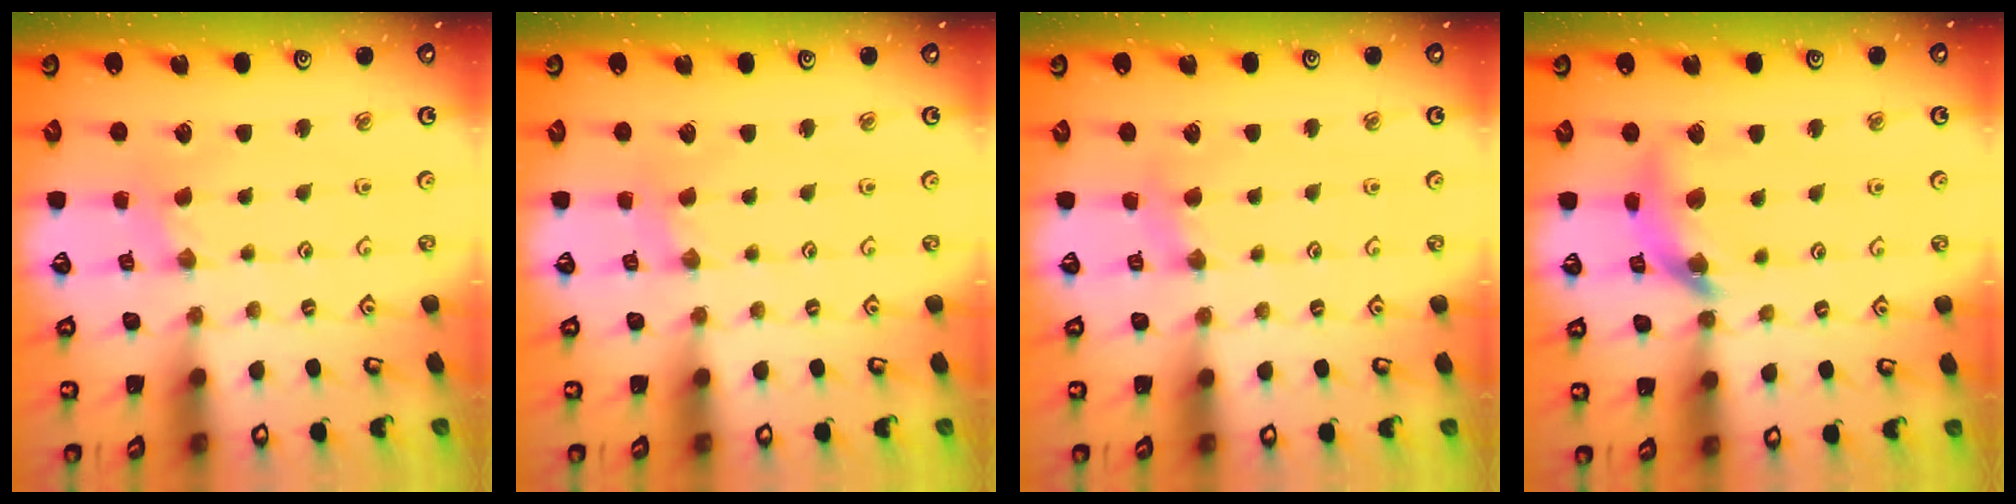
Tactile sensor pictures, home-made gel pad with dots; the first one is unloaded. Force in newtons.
{"total": 0.6, "press": 0.6, "slide": 0.2}
{"total": 2.9, "press": 2.8, "slide": 0.5}
{"total": 12.4, "press": 12.3, "slide": 1.6}